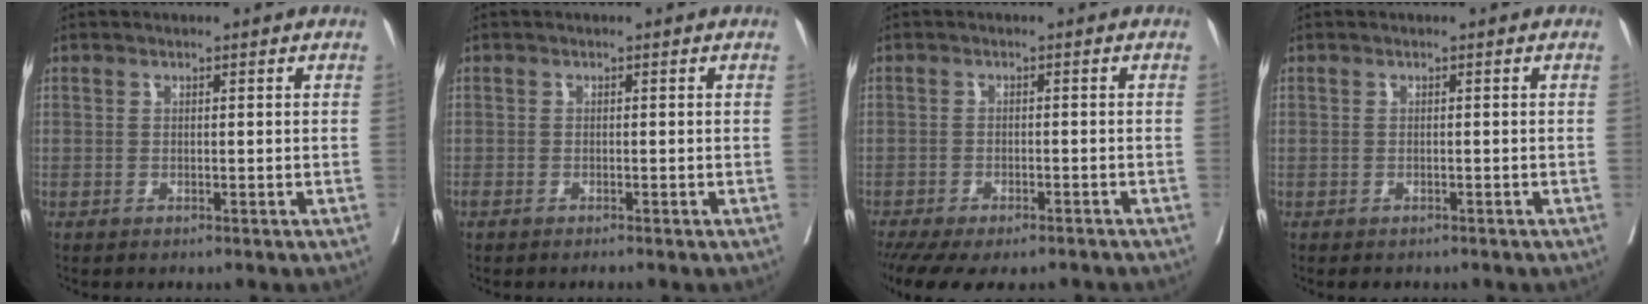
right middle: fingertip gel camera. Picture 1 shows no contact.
{"total": 1.1, "force": [-0.9, 0.2, 0.5], "torque": [-0.012, -0.004, -0.016]}
{"total": 12.5, "force": [-10.1, 4.2, 6.1], "torque": [-0.124, -0.016, -0.137]}
{"total": 2.1, "force": [-1.8, 0.9, 0.7], "torque": [-0.006, -0.004, -0.021]}